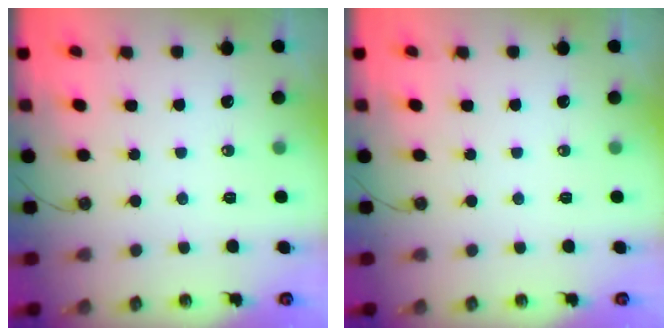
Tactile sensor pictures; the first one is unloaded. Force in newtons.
{"total": 0.0}